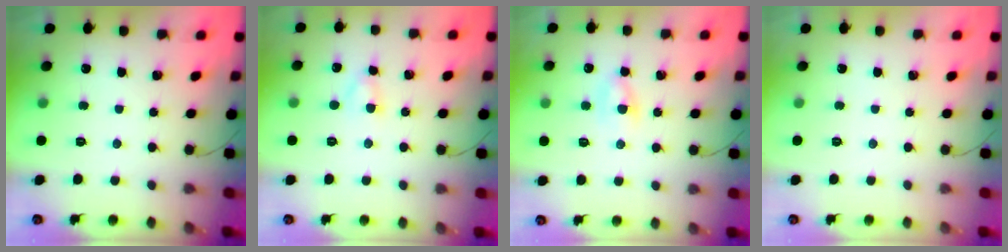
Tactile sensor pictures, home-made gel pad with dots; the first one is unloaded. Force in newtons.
{"total": 2.6, "press": 2.3, "slide": 1.2}
{"total": 3.4, "press": 3.2, "slide": 1.0}
{"total": 0.0}